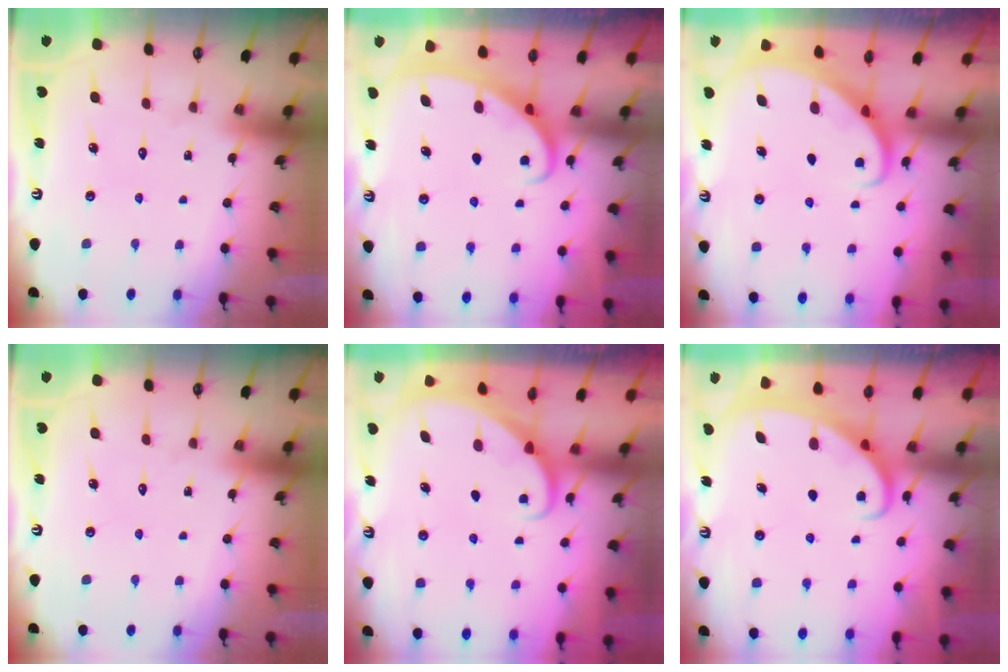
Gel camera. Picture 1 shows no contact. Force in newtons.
{"total": 2.6, "press": 2.6, "slide": 0.3}
{"total": 2.6, "press": 2.6, "slide": 0.3}
{"total": 0.0}
{"total": 1.7, "press": 1.7, "slide": 0.1}
{"total": 2.3, "press": 2.3, "slide": 0.3}